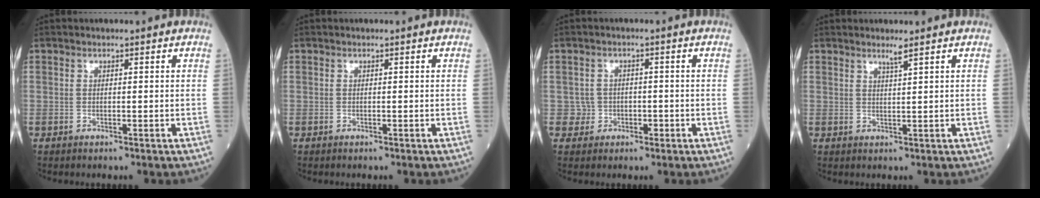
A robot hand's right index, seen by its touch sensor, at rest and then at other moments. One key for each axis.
{"total": 0.0}
{"total": 2.6, "fx": -0.8, "fy": 2.5, "fz": -0.1, "tx": 0.015, "ty": 0.011, "tz": -0.015}
{"total": 1.5, "fx": 1.1, "fy": -0.5, "fz": 0.8, "tx": -0.022, "ty": -0.007, "tz": 0.022}